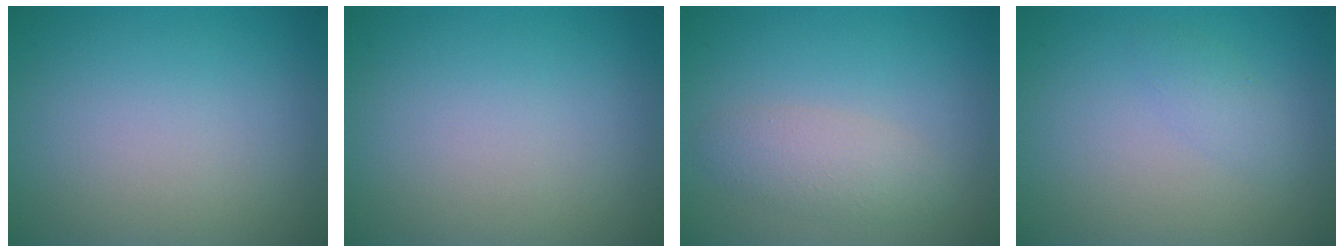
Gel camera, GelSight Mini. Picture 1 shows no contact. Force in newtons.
{"total": 0.0}
{"total": 2.4, "press": 2.4, "slide": 0.1}
{"total": 1.3, "press": 1.3, "slide": 0.0}